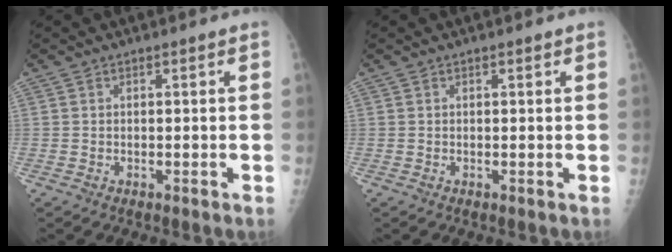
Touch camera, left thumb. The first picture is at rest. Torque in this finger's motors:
{"motor_torque": [0.00, 0.17, -0.29, 0.03, 0.00]}